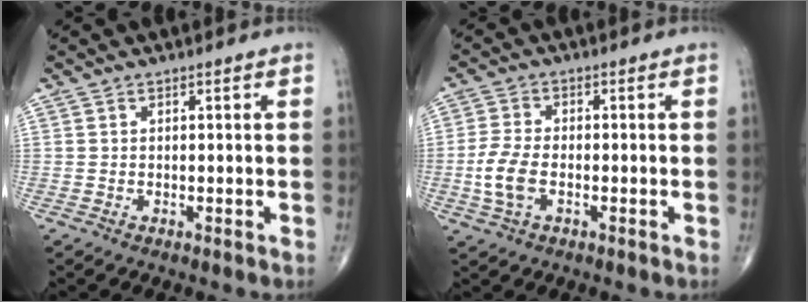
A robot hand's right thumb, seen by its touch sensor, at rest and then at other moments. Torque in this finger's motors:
{"motor_torque": [-0.23, 0.54, 0.65, -0.09, 0.22]}